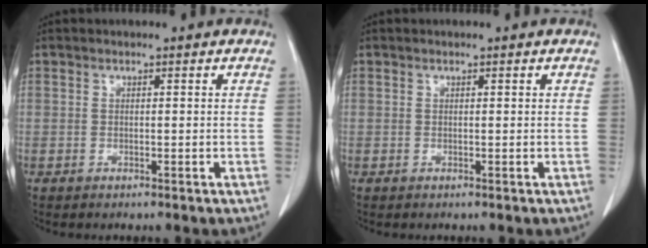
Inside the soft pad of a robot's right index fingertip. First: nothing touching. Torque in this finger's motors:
{"motor_torque": [-0.04, -0.02, 0.03, 0.01]}